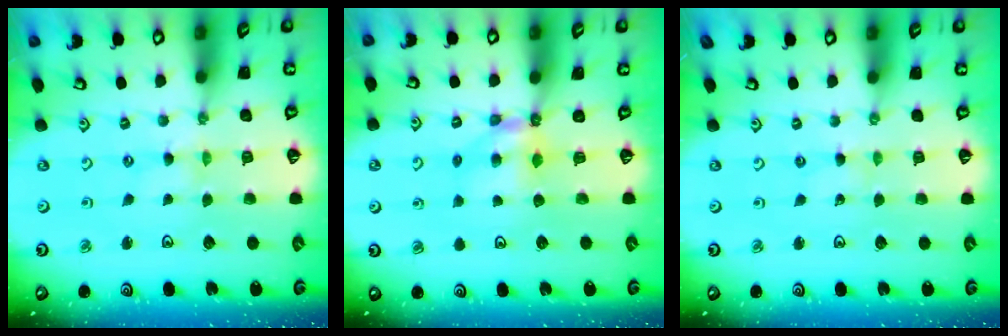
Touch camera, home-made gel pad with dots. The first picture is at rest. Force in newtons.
{"total": 6.2, "press": 6.1, "slide": 0.7}
{"total": 0.6, "press": 0.6, "slide": 0.1}